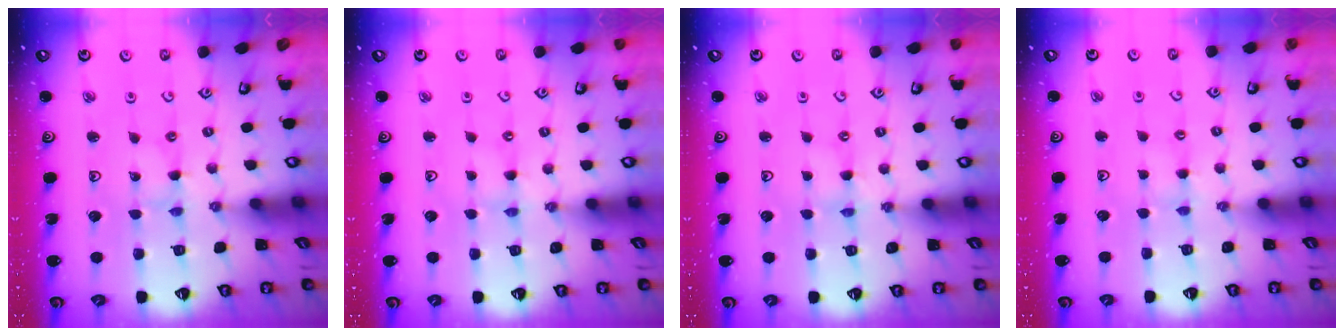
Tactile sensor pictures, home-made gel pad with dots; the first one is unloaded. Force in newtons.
{"total": 0.0}
{"total": 0.0}
{"total": 2.3, "press": 2.3, "slide": 0.4}